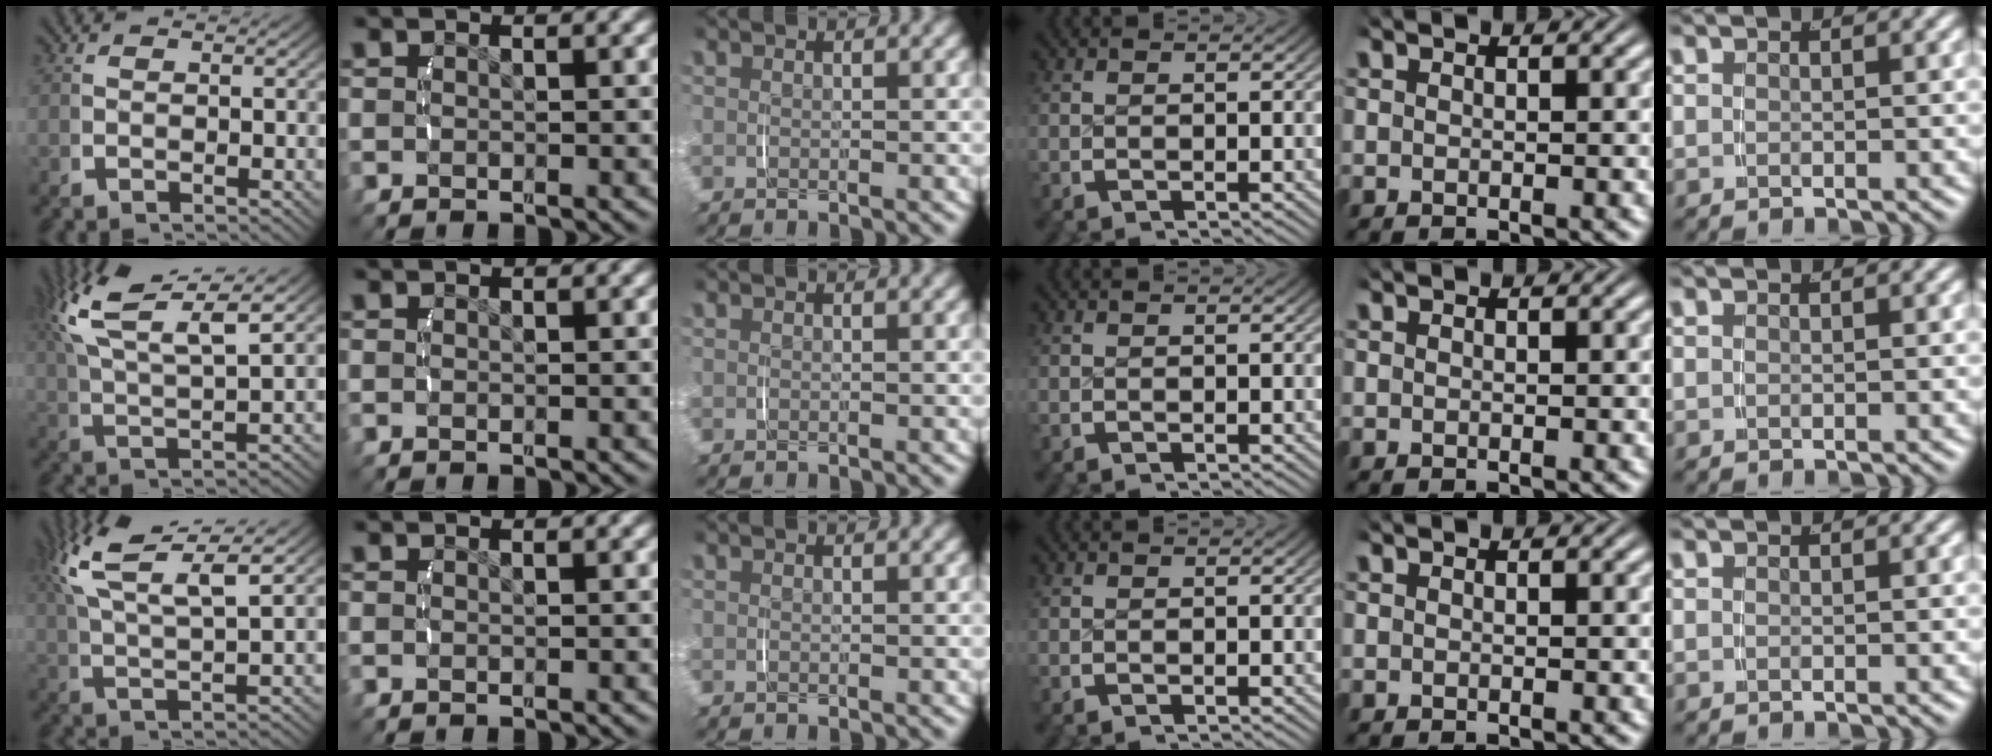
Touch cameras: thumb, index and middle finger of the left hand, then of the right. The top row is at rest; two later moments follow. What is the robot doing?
{"motion": "lift_and_place", "object": "phone"}